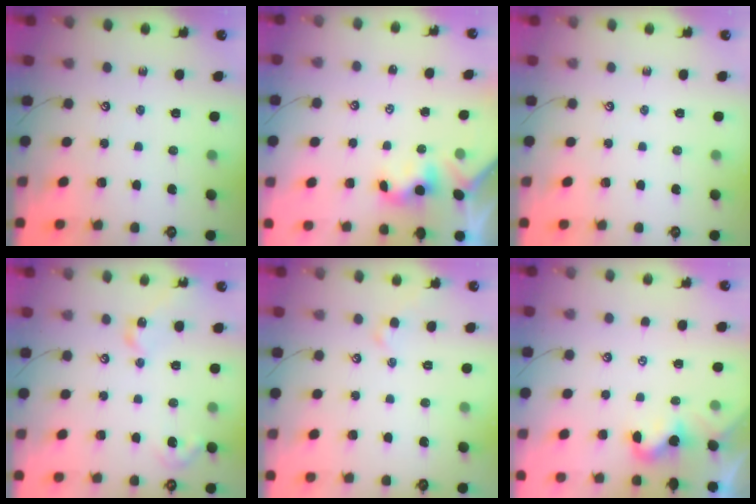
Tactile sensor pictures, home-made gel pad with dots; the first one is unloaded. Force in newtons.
{"total": 0.9, "press": 0.9, "slide": 0.3}
{"total": 0.0}
{"total": 8.0, "press": 7.9, "slide": 0.7}
{"total": 1.9, "press": 1.9, "slide": 0.4}
{"total": 2.1, "press": 2.0, "slide": 0.4}